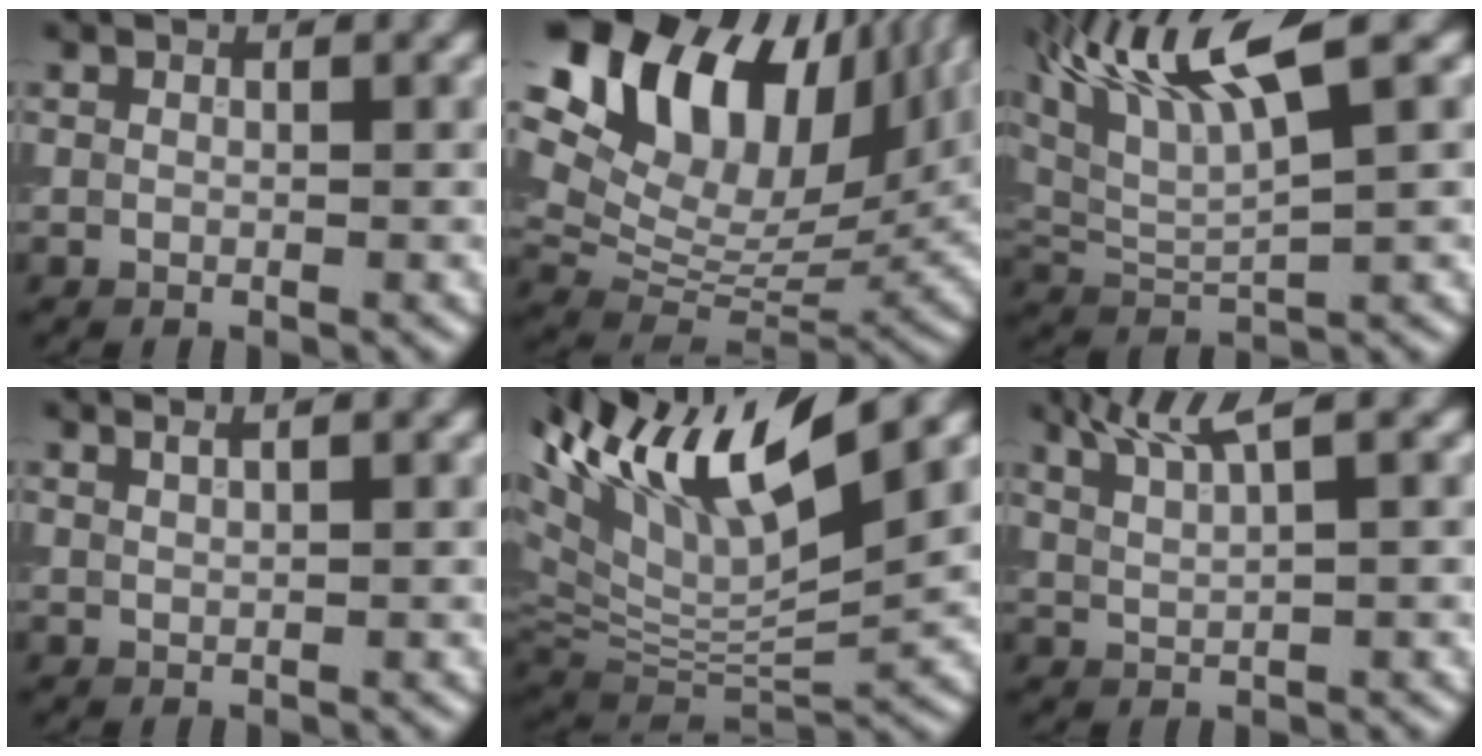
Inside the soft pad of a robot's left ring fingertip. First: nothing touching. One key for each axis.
{"total": 19.1, "fx": 9.7, "fy": 11.5, "fz": 11.8, "tx": -0.217, "ty": 0.061, "tz": 0.176}
{"total": 9.4, "fx": 5.5, "fy": 2.1, "fz": 7.3, "tx": -0.149, "ty": 0.022, "tz": 0.103}
{"total": 2.2, "fx": 1.5, "fy": 0.9, "fz": 1.4, "tx": 0.000, "ty": 0.013, "tz": -0.001}
{"total": 12.2, "fx": 6.5, "fy": 4.2, "fz": 9.3, "tx": -0.189, "ty": 0.024, "tz": 0.120}
{"total": 4.6, "fx": 3.4, "fy": 0.8, "fz": 2.9, "tx": -0.049, "ty": 0.018, "tz": 0.049}